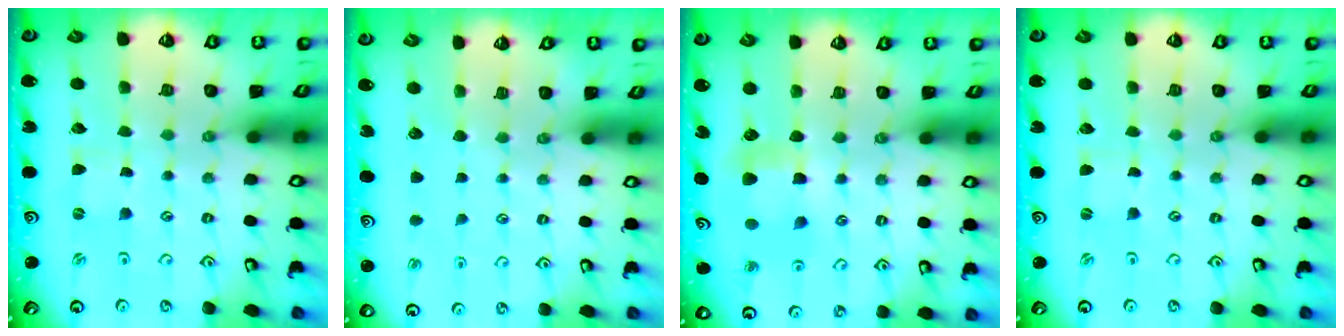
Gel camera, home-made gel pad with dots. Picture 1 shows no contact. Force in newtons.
{"total": 0.0}
{"total": 5.6, "press": 5.6, "slide": 0.5}
{"total": 0.0}